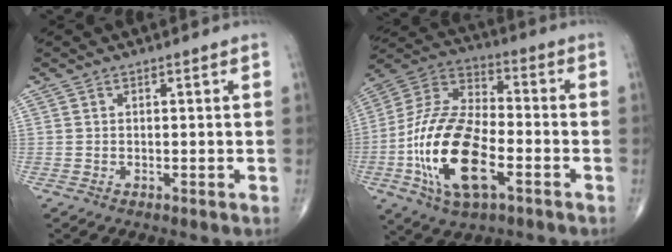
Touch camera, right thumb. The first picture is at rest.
{"total": 20.9, "force": [-6.5, 9.9, 17.3], "torque": [-0.344, 0.025, -0.119]}